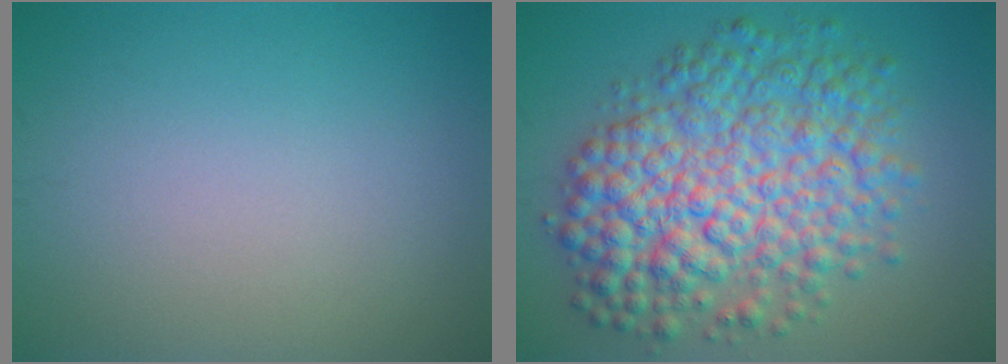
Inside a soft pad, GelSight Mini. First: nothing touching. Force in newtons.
{"total": 9.9, "press": 9.9, "slide": 0.1}